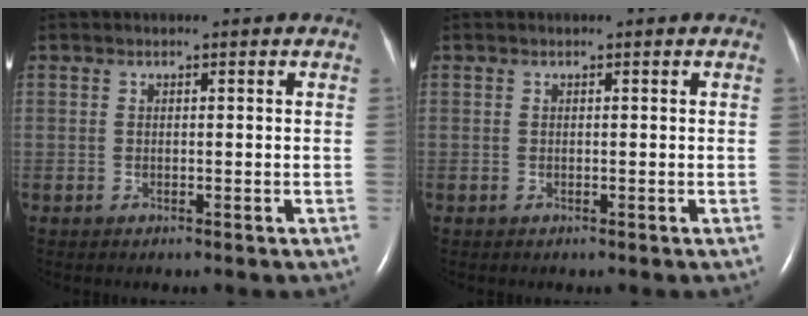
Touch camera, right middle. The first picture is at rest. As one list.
[{"total": 0.0}]